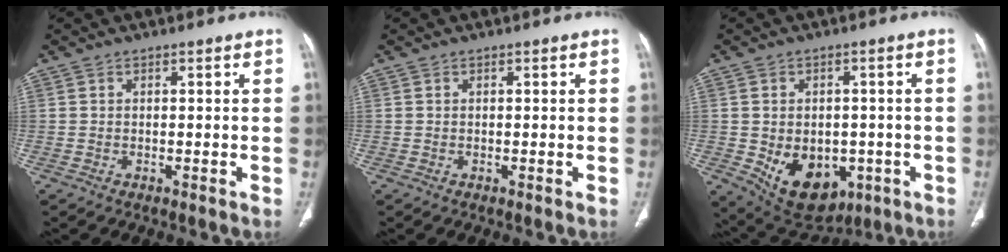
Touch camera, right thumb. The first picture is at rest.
{"total": 0.0}
{"total": 13.4, "force": [-3.8, 9.4, 8.7], "torque": [-0.106, 0.005, -0.031]}